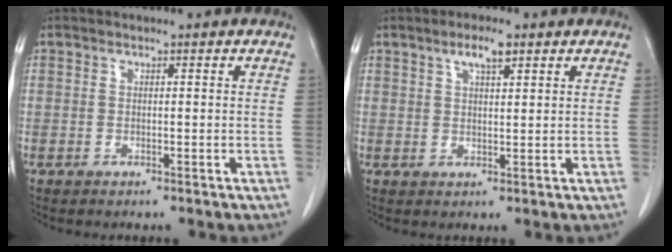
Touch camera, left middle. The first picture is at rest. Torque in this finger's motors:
{"motor_torque": [0.60, -0.38, 0.04, 0.04]}